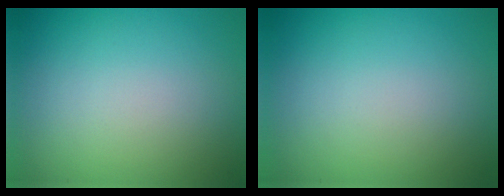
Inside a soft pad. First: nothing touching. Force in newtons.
{"total": 0.0}